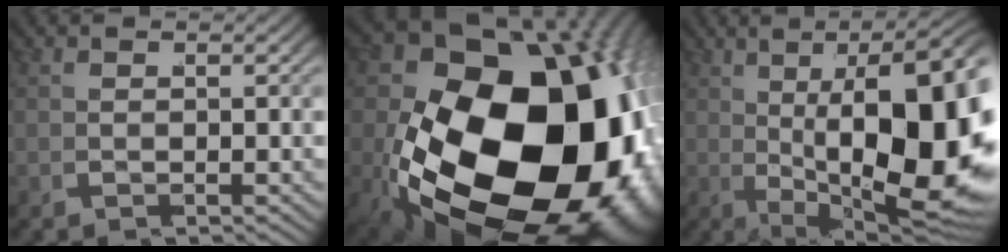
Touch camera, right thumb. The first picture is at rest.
{"total": 38.1, "force": [-3.5, 24.9, 28.6], "torque": [-0.462, -0.094, -0.006]}
{"total": 19.2, "force": [-0.7, 9.4, 16.7], "torque": [-0.247, -0.045, 0.025]}